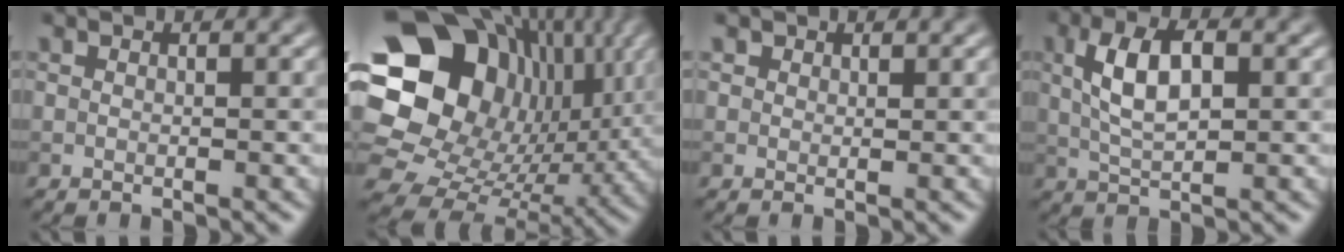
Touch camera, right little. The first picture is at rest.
{"total": 21.1, "force": [5.1, 17.7, 10.4], "torque": [-0.214, 0.012, 0.088]}
{"total": 0.9, "force": [0.6, 0.7, 0.2], "torque": [-0.002, -0.003, 0.002]}
{"total": 5.1, "force": [1.1, 2.1, 4.5], "torque": [-0.089, 0.007, 0.021]}